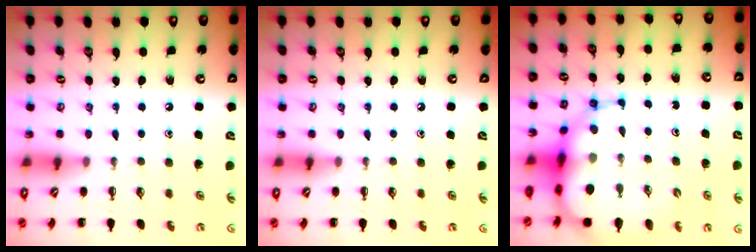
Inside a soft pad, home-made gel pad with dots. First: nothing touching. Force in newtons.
{"total": 0.0}
{"total": 12.9, "press": 12.3, "slide": 3.9}